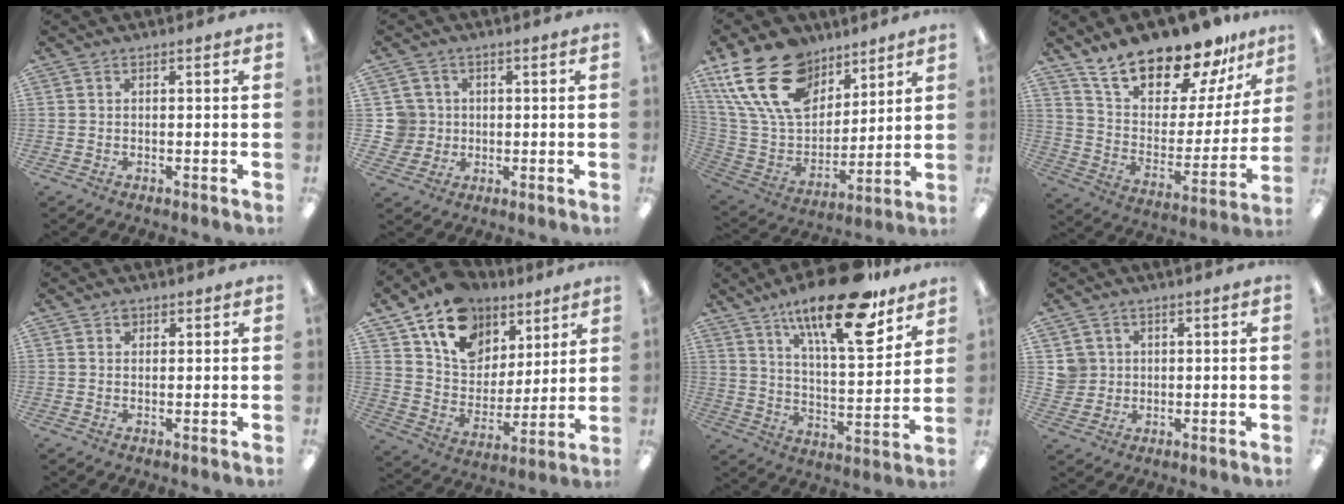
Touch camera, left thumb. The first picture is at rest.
{"total": 6.1, "force": [0.8, 6.0, 0.9], "torque": [-0.042, 0.007, 0.016]}
{"total": 23.0, "force": [12.6, 14.5, 12.7], "torque": [-0.261, -0.058, 0.233]}
{"total": 20.0, "force": [17.3, 6.7, 7.5], "torque": [-0.135, -0.128, 0.304]}
{"total": 1.4, "force": [0.9, 0.9, 0.5], "torque": [-0.003, -0.002, 0.015]}
{"total": 16.4, "force": [10.5, 11.0, 6.1], "torque": [-0.110, -0.056, 0.198]}
{"total": 22.6, "force": [15.4, 6.7, 15.1], "torque": [-0.239, -0.092, 0.248]}
{"total": 4.3, "force": [1.2, 4.1, 0.3], "torque": [-0.012, 0.006, 0.022]}